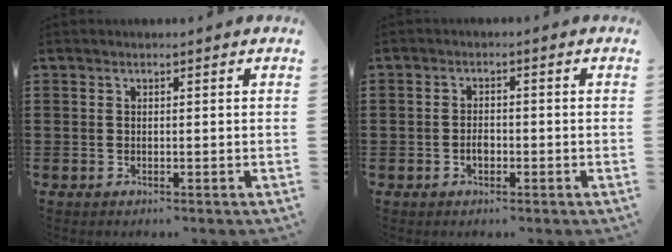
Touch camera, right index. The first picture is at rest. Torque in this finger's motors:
{"motor_torque": [2.08, 0.06, 0.09, -0.02]}